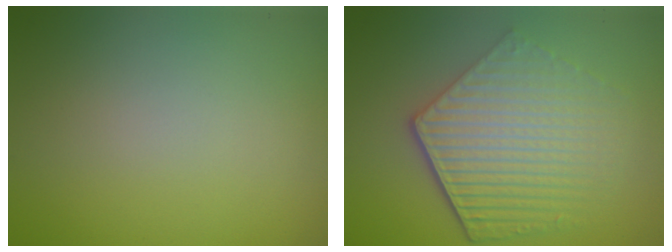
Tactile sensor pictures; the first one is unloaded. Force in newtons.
{"total": 6.2, "press": 4.5, "slide": 4.3}